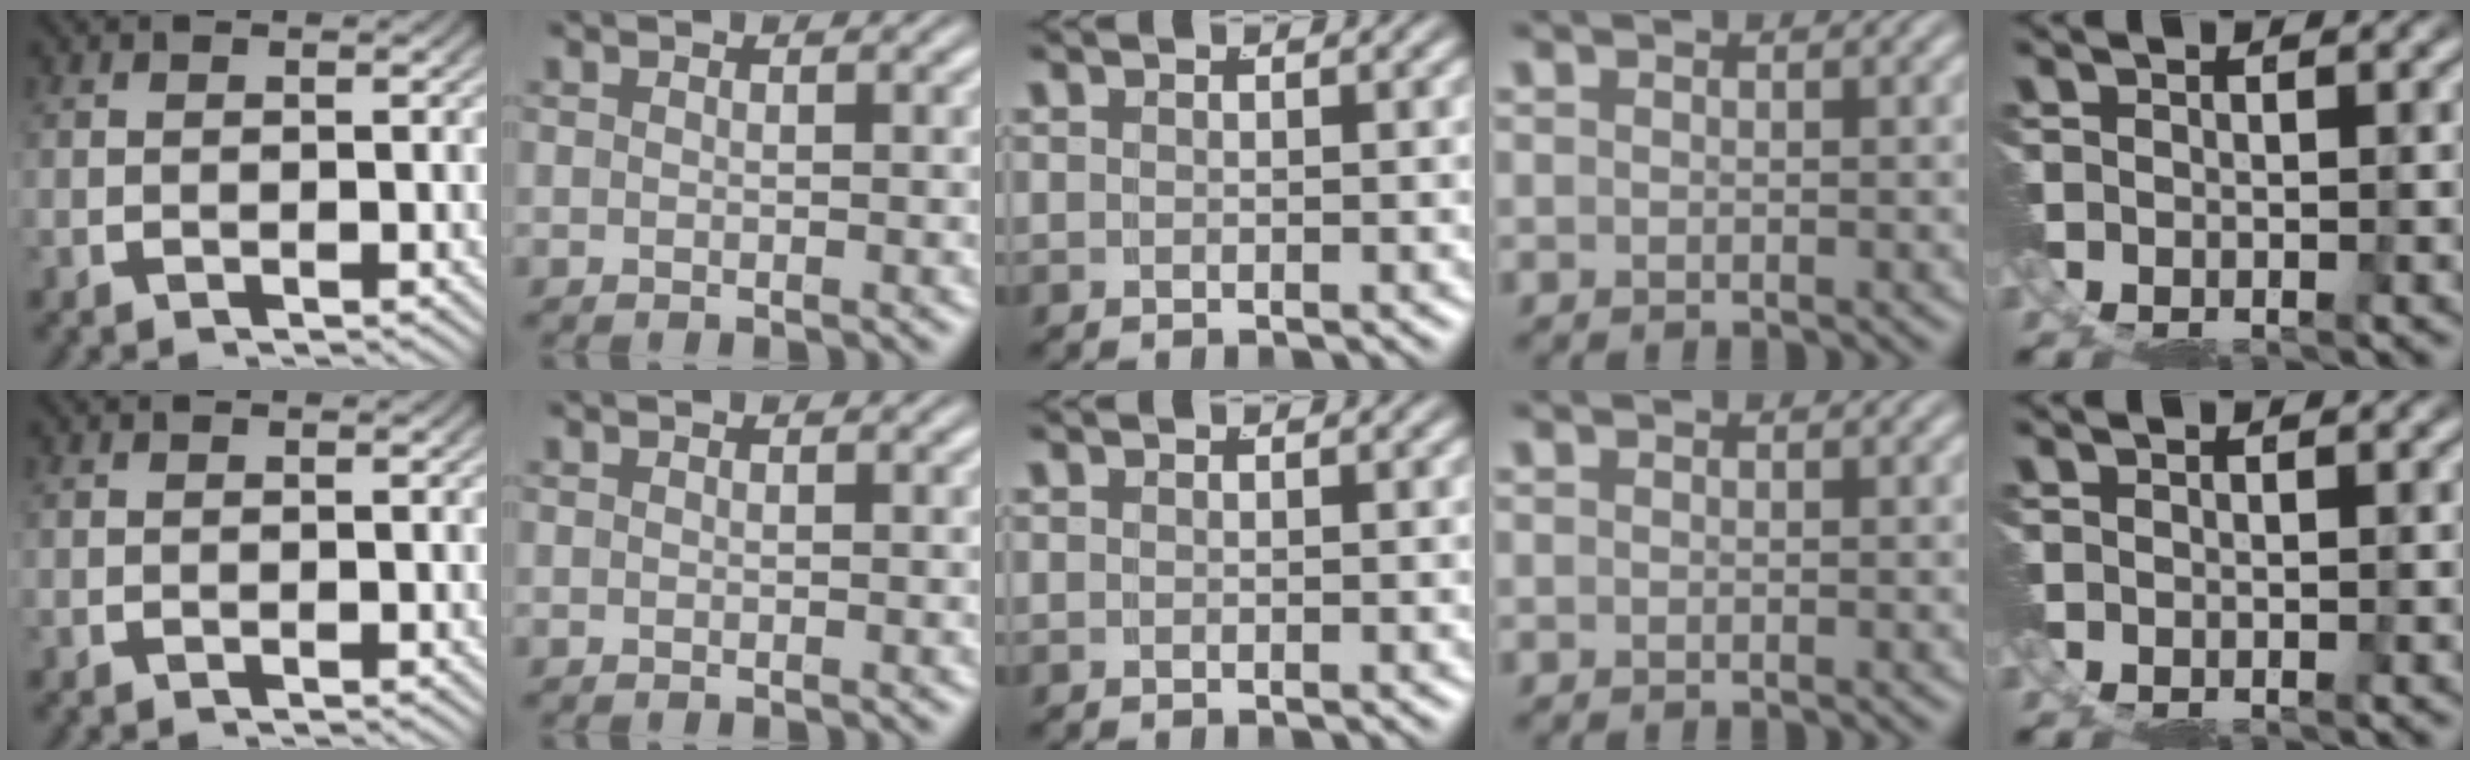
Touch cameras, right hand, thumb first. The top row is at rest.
{}